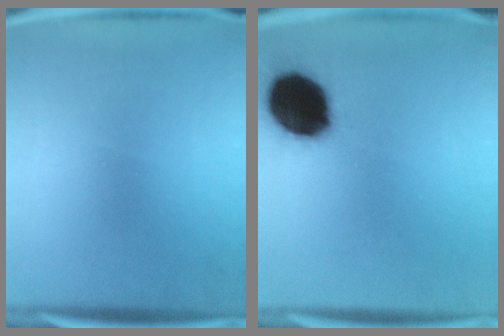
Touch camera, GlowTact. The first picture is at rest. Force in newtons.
{"total": 20.1}